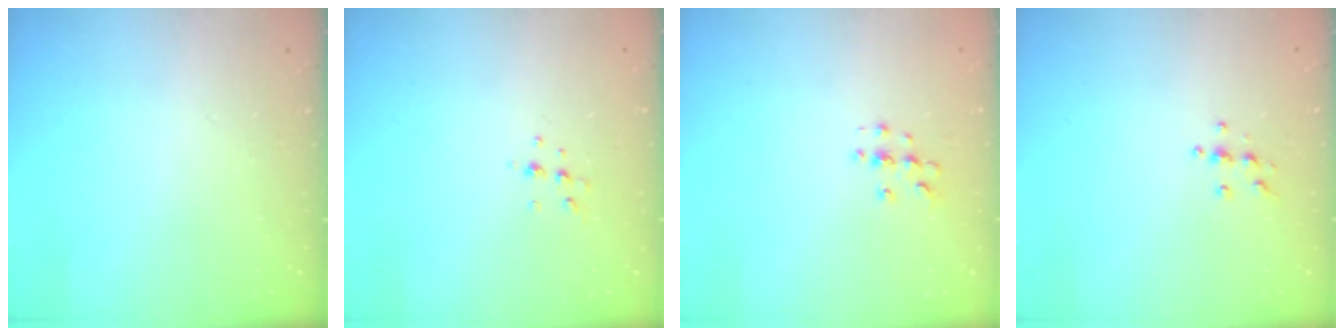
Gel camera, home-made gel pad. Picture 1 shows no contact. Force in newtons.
{"total": 5.3, "press": 5.2, "slide": 1.4}
{"total": 2.8, "press": 2.8, "slide": 0.2}
{"total": 3.6, "press": 3.6, "slide": 0.4}